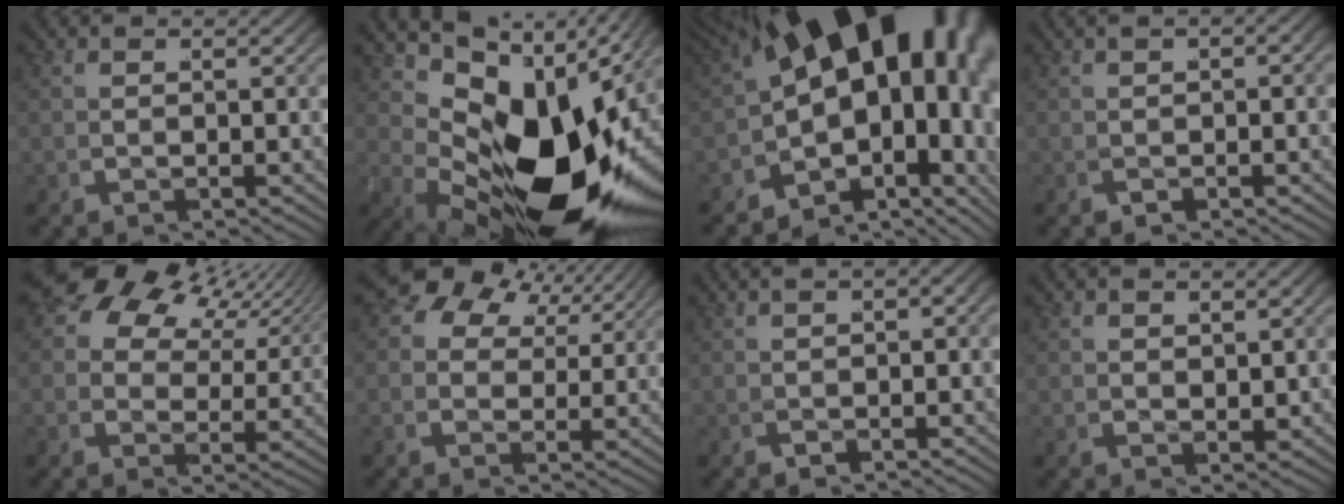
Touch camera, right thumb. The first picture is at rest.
{"total": 18.1, "force": [-0.7, 10.4, 14.8], "torque": [-0.238, -0.036, 0.004]}
{"total": 21.7, "force": [1.5, 13.4, 17.0], "torque": [-0.282, -0.013, 0.011]}
{"total": 3.6, "force": [-0.1, 2.1, 3.0], "torque": [-0.051, -0.004, -0.002]}
{"total": 11.0, "force": [4.4, 7.7, 6.4], "torque": [-0.115, 0.021, 0.049]}
{"total": 6.7, "force": [2.7, 5.0, 3.6], "torque": [-0.073, 0.008, 0.032]}
{"total": 4.1, "force": [0.0, 2.3, 3.3], "torque": [-0.057, -0.002, -0.001]}
{"total": 1.2, "force": [1.2, 0.3, 0.1], "torque": [0.005, 0.006, 0.023]}